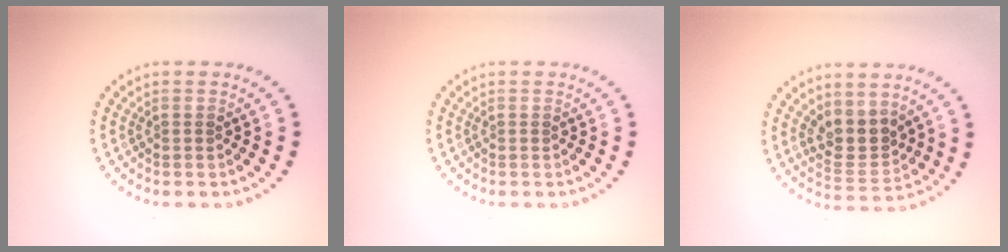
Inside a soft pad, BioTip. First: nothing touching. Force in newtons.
{"total": 0.0}
{"total": 3.4, "press": 3.0, "slide": 1.5}